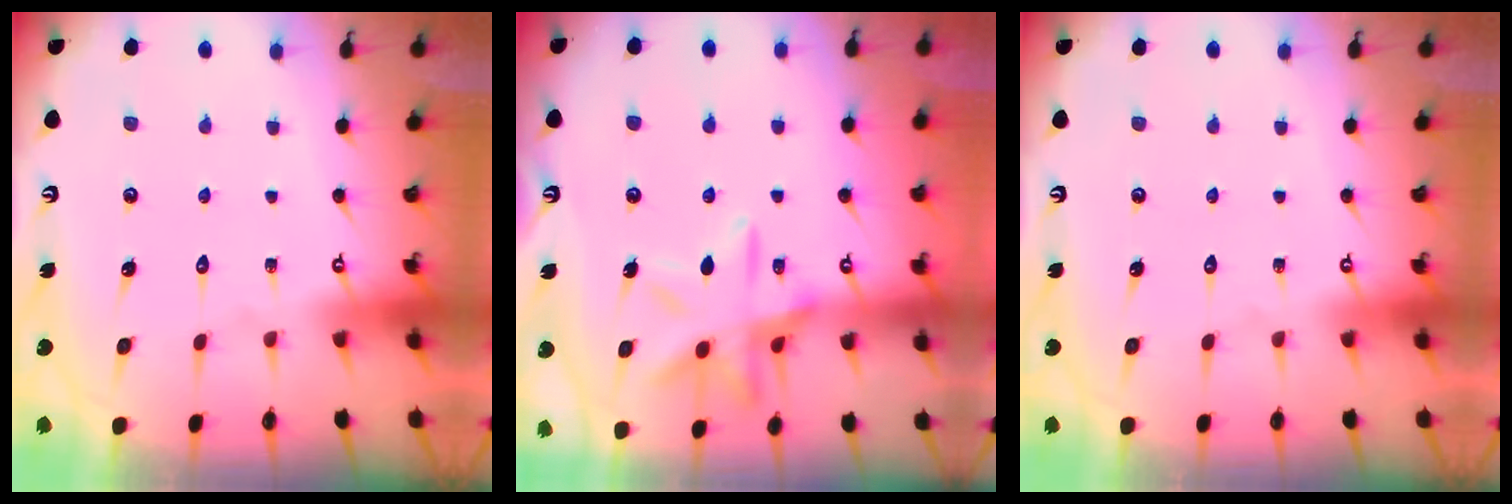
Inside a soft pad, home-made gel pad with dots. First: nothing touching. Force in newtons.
{"total": 14.4, "press": 14.3, "slide": 1.0}
{"total": 0.0}